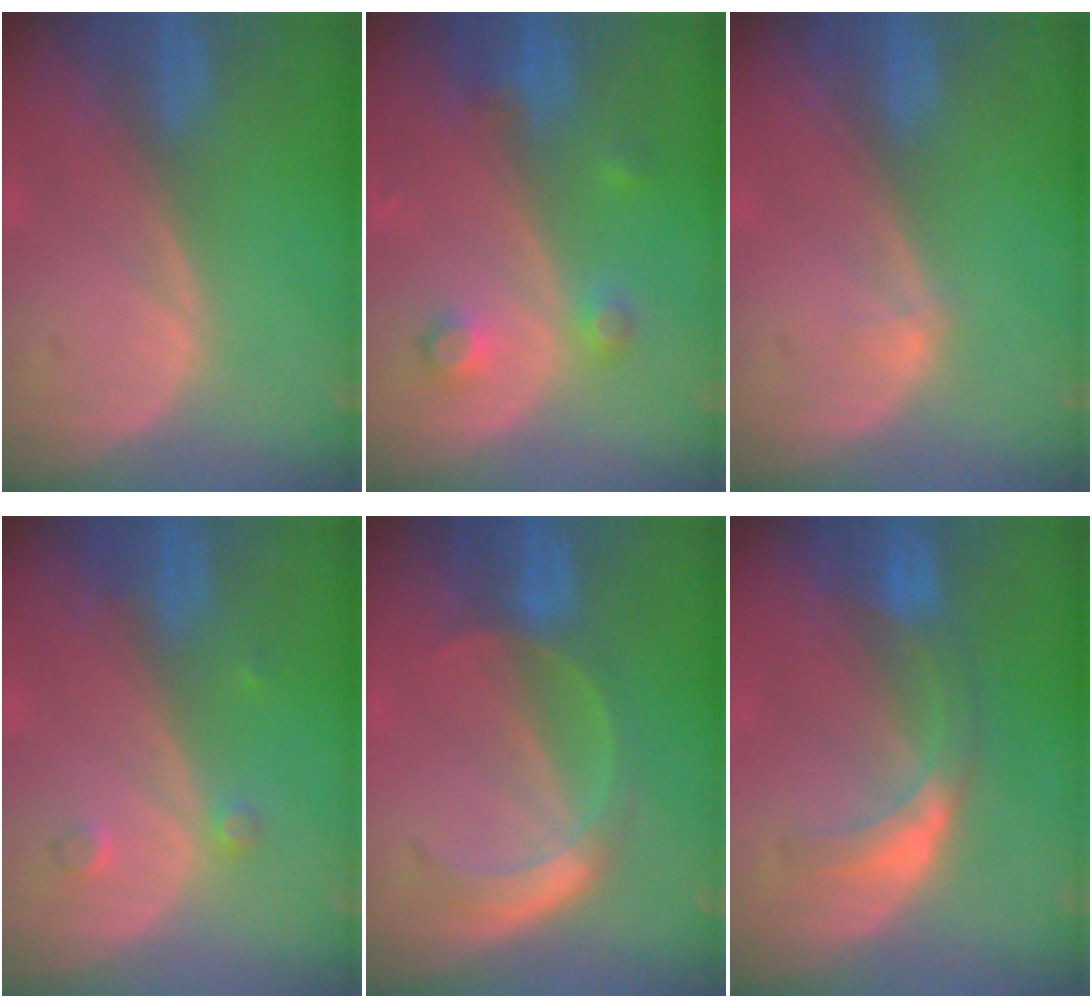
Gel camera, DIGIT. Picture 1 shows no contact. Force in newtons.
{"total": 3.7, "press": 3.4, "slide": 1.4}
{"total": 0.8, "press": 0.6, "slide": 0.5}
{"total": 1.7, "press": 1.7, "slide": 0.3}
{"total": 5.8, "press": 5.0, "slide": 2.8}
{"total": 6.0, "press": 5.4, "slide": 2.6}